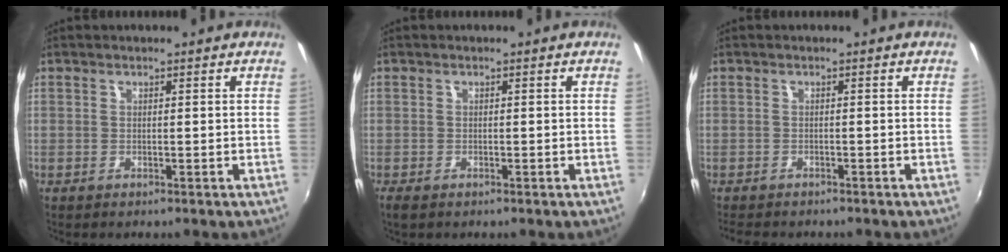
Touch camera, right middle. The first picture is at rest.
{"total": 1.6, "force": [-1.1, 0.8, 0.9], "torque": [-0.020, -0.008, -0.020]}
{"total": 4.4, "force": [-3.9, 1.4, 1.6], "torque": [-0.041, -0.017, -0.060]}